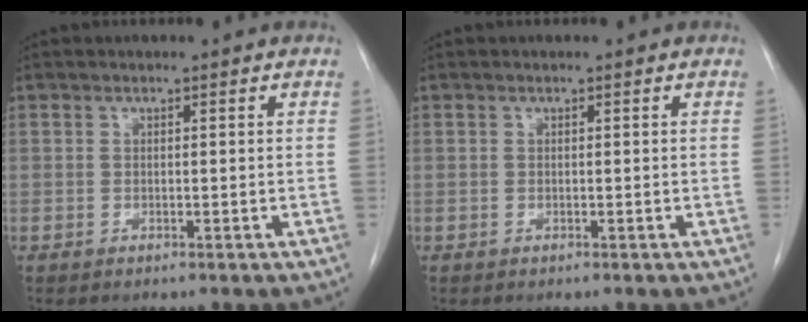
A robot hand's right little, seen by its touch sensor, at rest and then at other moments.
{"total": 0.0}